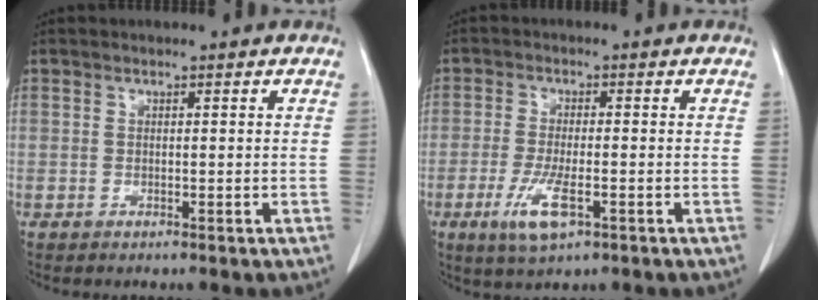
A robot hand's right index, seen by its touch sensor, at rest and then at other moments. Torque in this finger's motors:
{"motor_torque": [0.88, -0.50, 0.17, 0.09]}